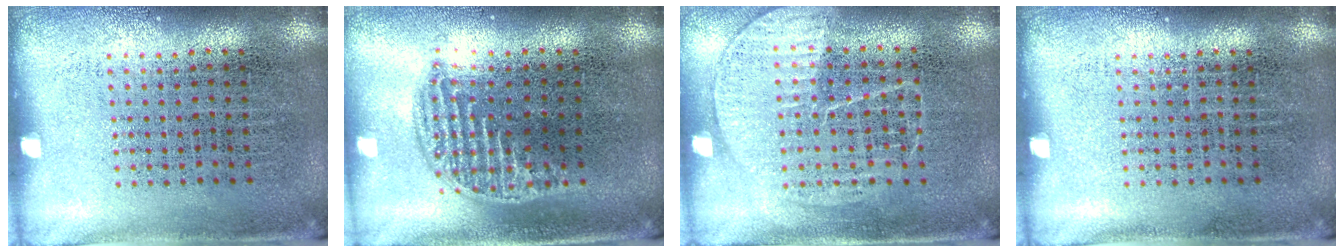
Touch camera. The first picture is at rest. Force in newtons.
{"total": 1.2, "press": 1.1, "slide": 0.5}
{"total": 1.3, "press": 1.3, "slide": 0.3}
{"total": 0.0}